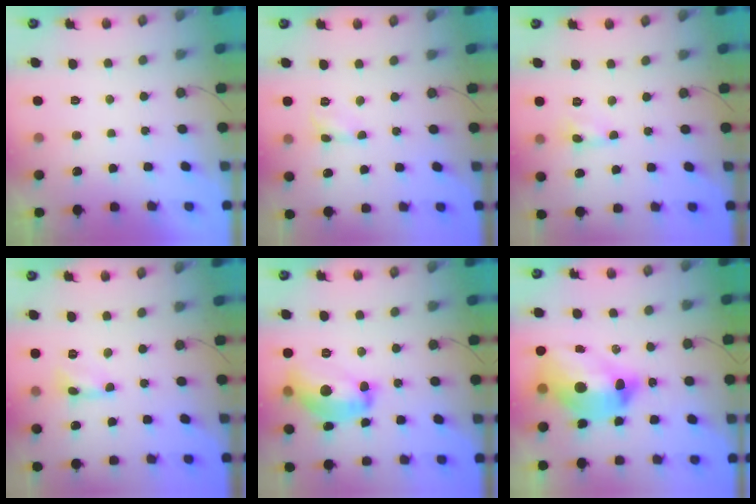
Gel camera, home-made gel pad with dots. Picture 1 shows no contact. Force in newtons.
{"total": 2.7, "press": 2.7, "slide": 0.2}
{"total": 0.0}
{"total": 1.0, "press": 1.0, "slide": 0.1}
{"total": 15.9, "press": 15.8, "slide": 1.2}
{"total": 19.2, "press": 19.1, "slide": 1.9}